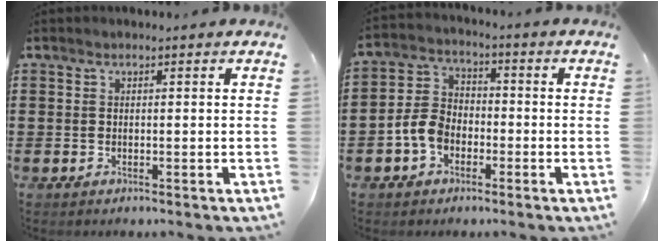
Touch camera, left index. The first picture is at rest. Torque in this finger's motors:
{"motor_torque": [0.98, 0.44, 0.26, 0.08]}